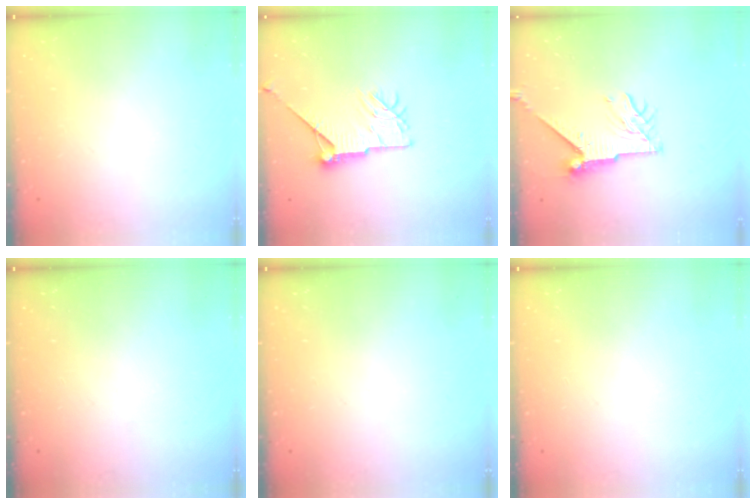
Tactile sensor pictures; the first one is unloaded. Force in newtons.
{"total": 12.6, "press": 12.6, "slide": 0.4}
{"total": 9.2, "press": 9.2, "slide": 0.2}
{"total": 0.0}
{"total": 0.0}
{"total": 0.0}